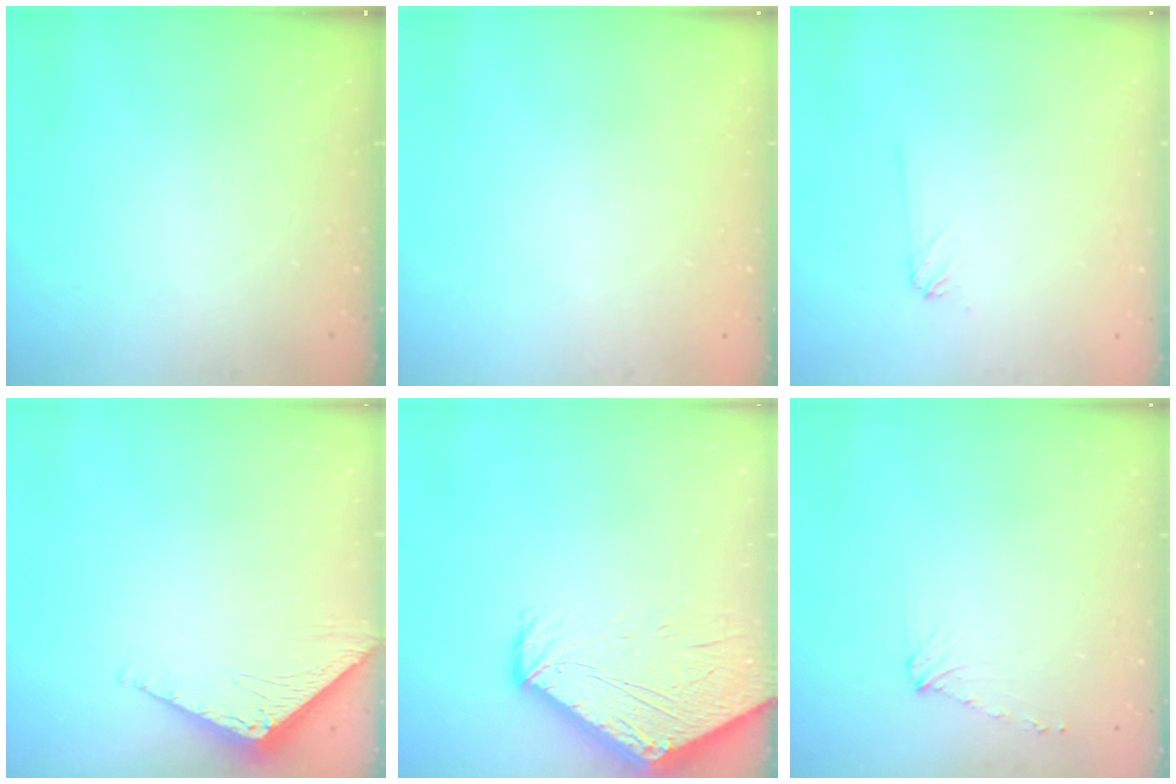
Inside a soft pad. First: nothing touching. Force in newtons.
{"total": 0.7, "press": 0.3, "slide": 0.7}
{"total": 4.3, "press": 4.2, "slide": 0.8}
{"total": 3.3, "press": 3.3, "slide": 0.2}
{"total": 10.9, "press": 10.8, "slide": 1.2}
{"total": 4.3, "press": 4.2, "slide": 0.6}